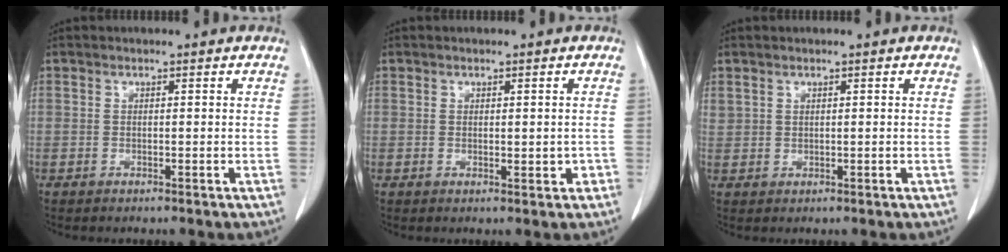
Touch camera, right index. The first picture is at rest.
{"total": 1.9, "force": [-0.2, 0.9, 1.7], "torque": [-0.024, -0.003, 0.003]}
{"total": 1.2, "force": [0.9, 0.7, 0.3], "torque": [-0.007, 0.007, 0.022]}